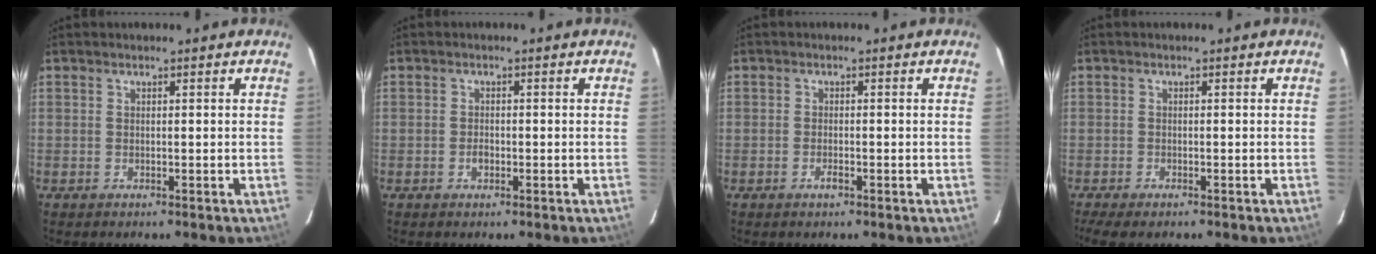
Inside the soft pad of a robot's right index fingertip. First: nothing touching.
{"total": 1.4, "force": [-0.6, 1.0, 0.8], "torque": [-0.015, 0.004, -0.010]}
{"total": 1.4, "force": [-0.9, 0.5, 1.0], "torque": [-0.022, 0.001, -0.016]}
{"total": 4.3, "force": [-3.4, 1.0, 2.5], "torque": [-0.062, -0.020, -0.059]}